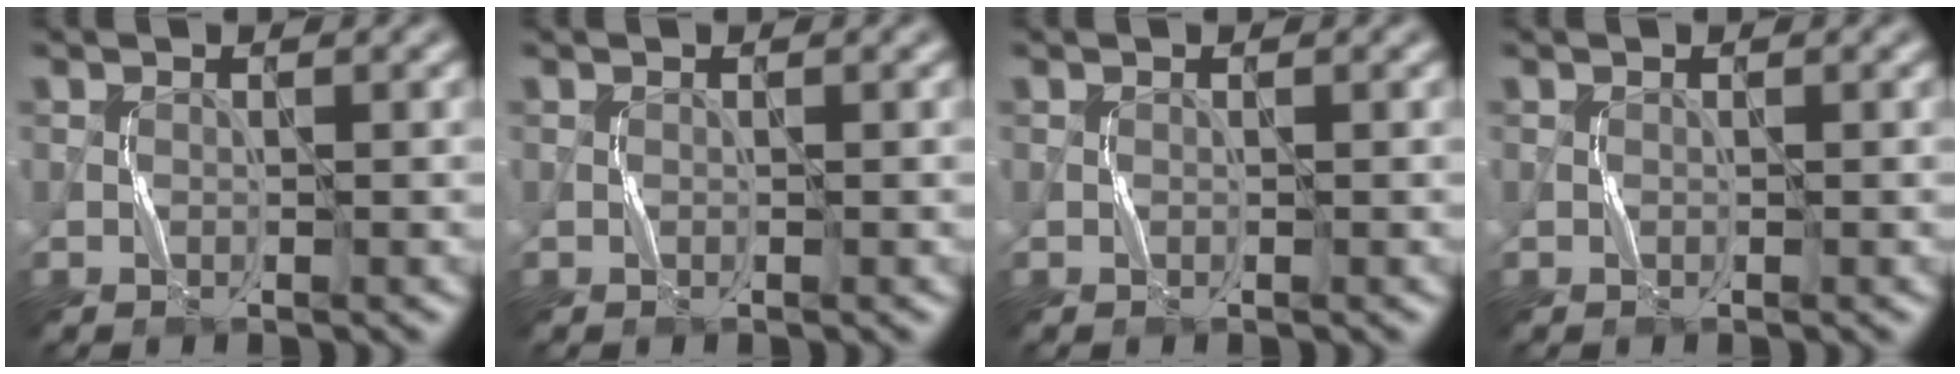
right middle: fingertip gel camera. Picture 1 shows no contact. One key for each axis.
{"total": 0.0}
{"total": 0.0}
{"total": 0.0}